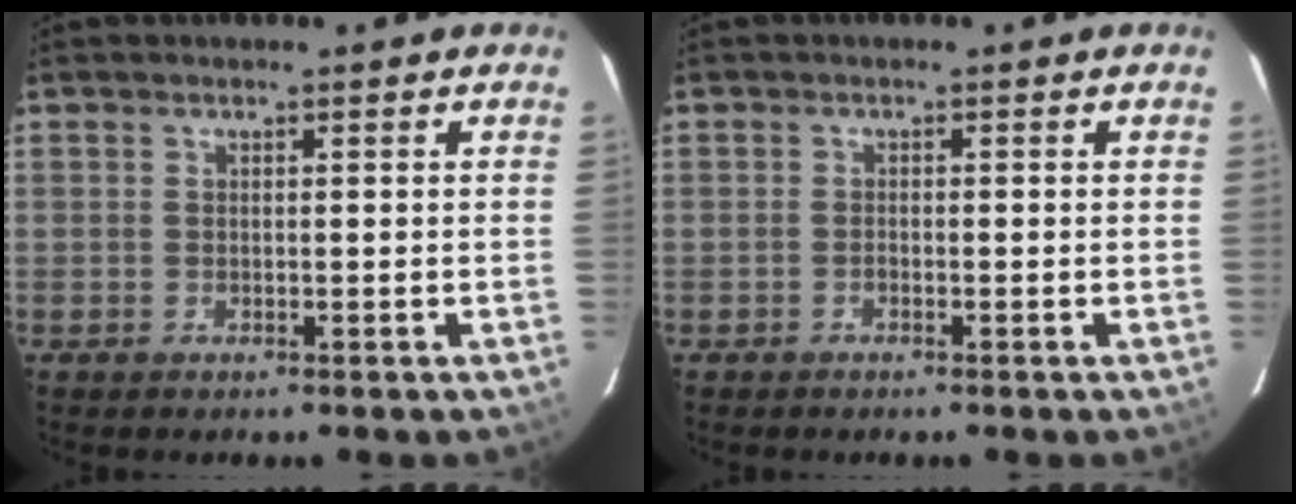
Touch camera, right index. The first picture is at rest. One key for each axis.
{"total": 0.5, "fx": -0.5, "fy": 0.2, "fz": 0.1, "tx": -0.001, "ty": 0.003, "tz": -0.008}